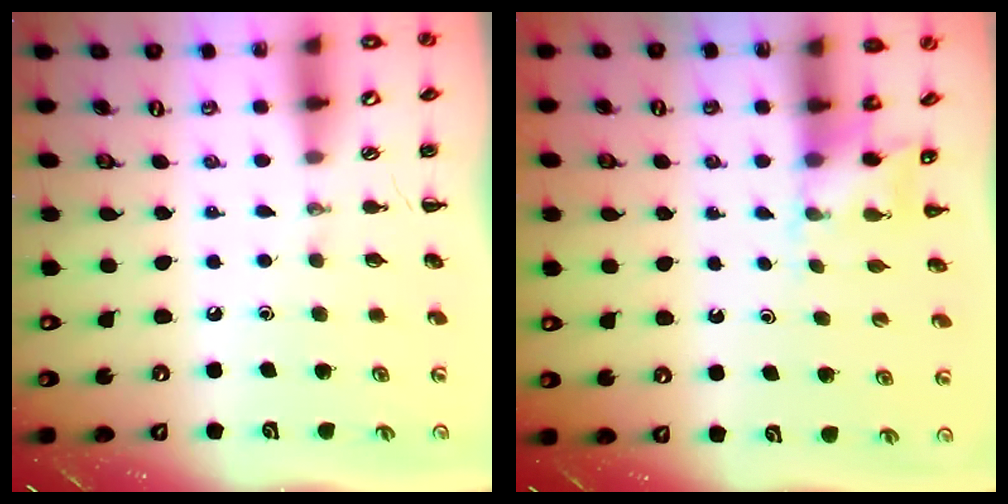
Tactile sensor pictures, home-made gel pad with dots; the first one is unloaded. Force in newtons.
{"total": 3.0, "press": 2.8, "slide": 1.0}